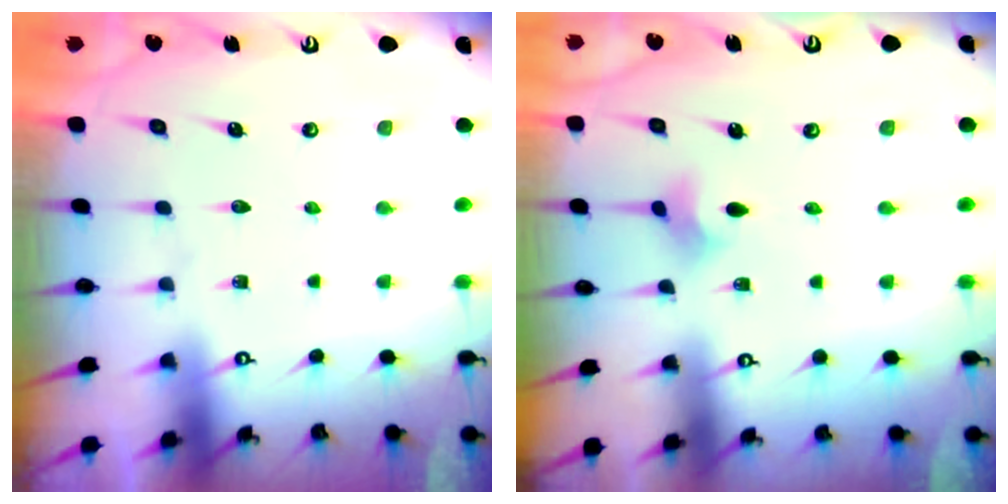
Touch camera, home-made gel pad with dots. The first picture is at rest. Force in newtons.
{"total": 3.9, "press": 3.8, "slide": 0.5}